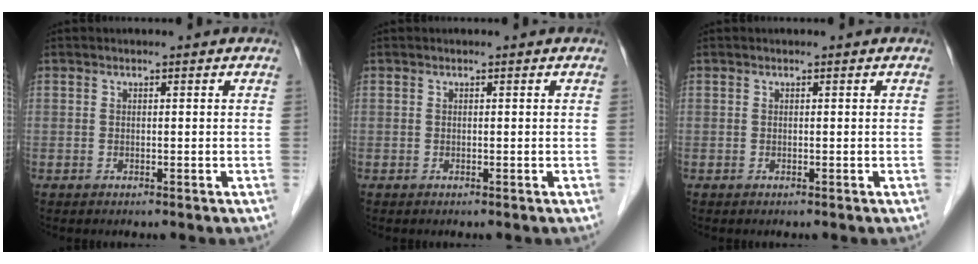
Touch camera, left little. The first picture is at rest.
{"total": 0.0}
{"total": 0.0}